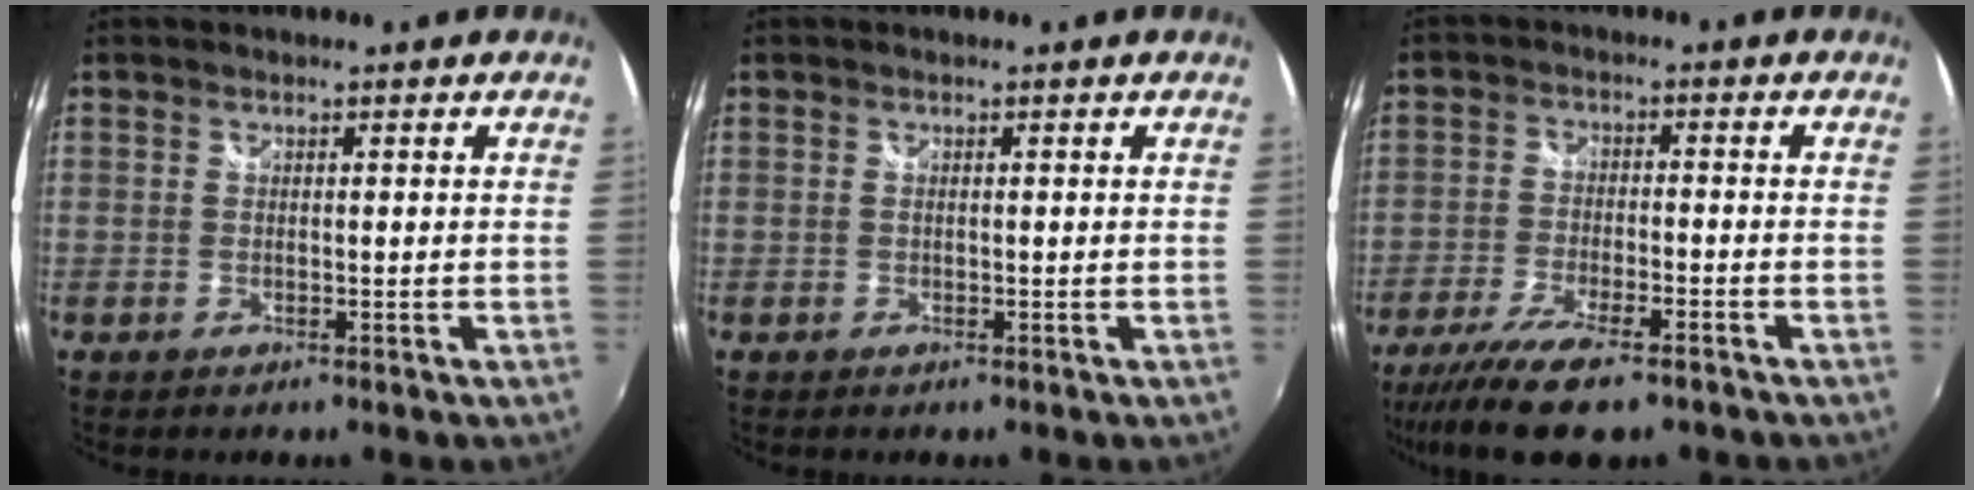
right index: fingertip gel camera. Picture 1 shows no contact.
{"total": 0.0}
{"total": 12.3, "force": [-9.3, 2.9, 7.6], "torque": [-0.176, -0.040, -0.166]}